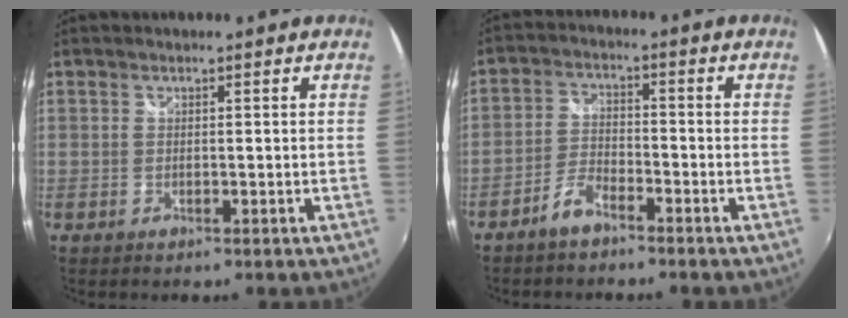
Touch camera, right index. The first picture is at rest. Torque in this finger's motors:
{"motor_torque": [0.17, -0.15, 0.02, 0.02]}